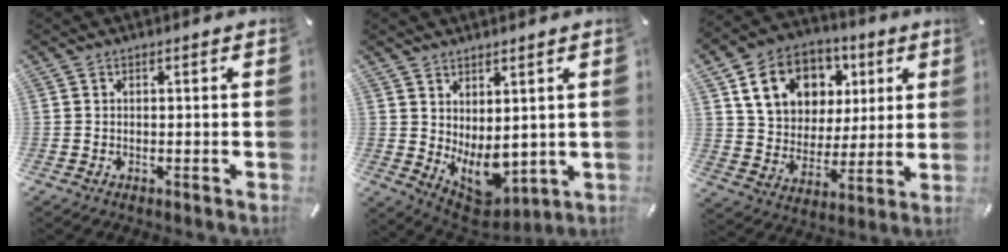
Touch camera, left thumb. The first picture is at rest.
{"total": 7.6, "force": [0.0, 6.0, 4.7], "torque": [-0.069, -0.023, 0.010]}
{"total": 15.3, "force": [6.2, 12.4, 6.3], "torque": [-0.111, -0.010, 0.122]}